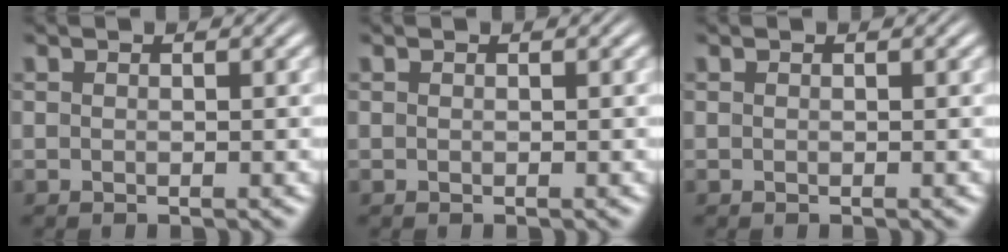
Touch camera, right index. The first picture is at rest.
{"total": 0.0}
{"total": 0.0}